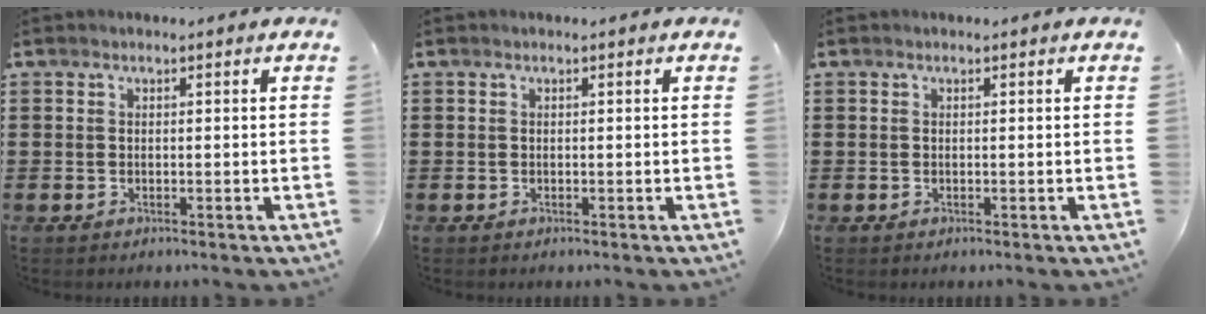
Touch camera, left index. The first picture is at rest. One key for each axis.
{"total": 0.0}
{"total": 0.0}